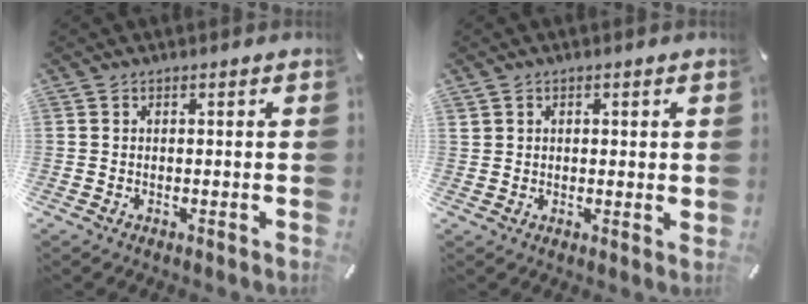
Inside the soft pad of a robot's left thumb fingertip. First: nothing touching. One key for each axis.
{"total": 1.6, "fx": 0.6, "fy": 1.2, "fz": 0.9, "tx": -0.009, "ty": 0.000, "tz": 0.009}